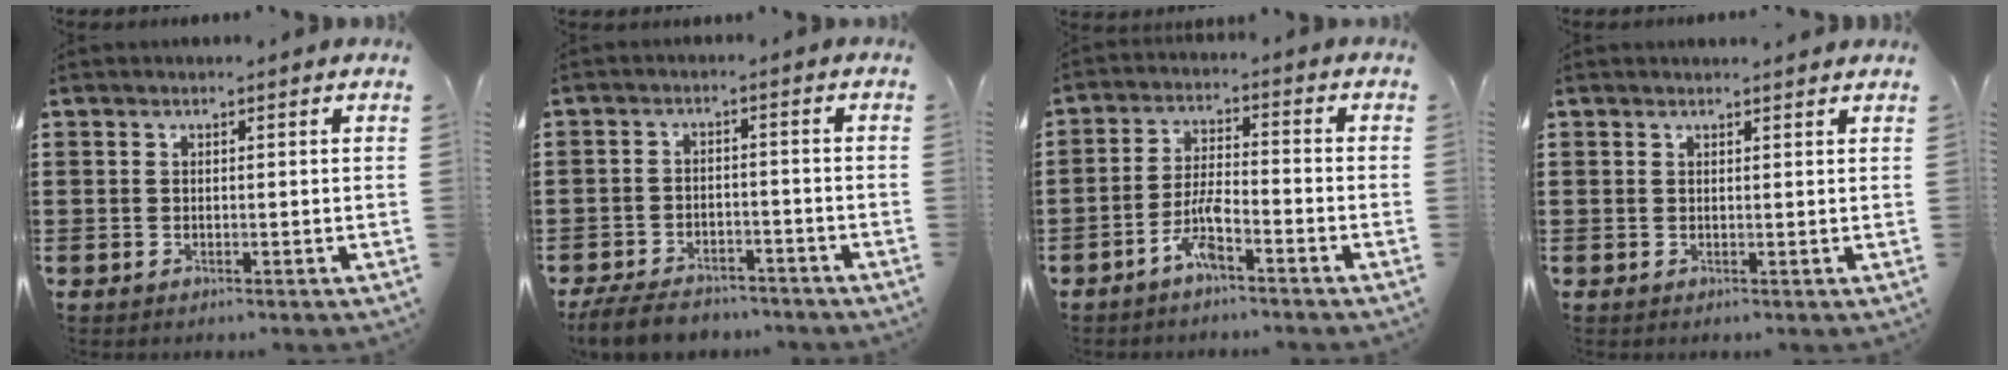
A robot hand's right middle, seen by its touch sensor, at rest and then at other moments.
{"total": 5.1, "force": [-4.8, 1.2, 1.1], "torque": [-0.031, 0.005, -0.099]}
{"total": 5.3, "force": [-3.5, 1.0, 3.9], "torque": [-0.087, 0.004, -0.069]}
{"total": 0.6, "force": [0.6, 0.0, 0.2], "torque": [0.003, -0.003, 0.009]}